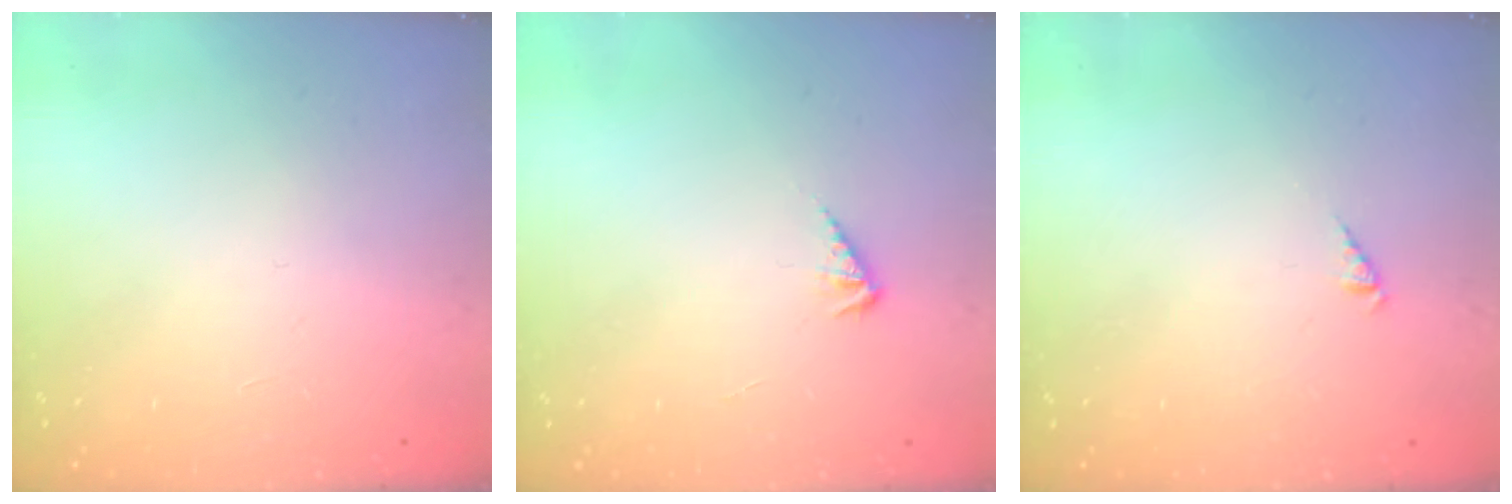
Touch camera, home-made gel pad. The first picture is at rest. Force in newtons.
{"total": 2.3, "press": 2.3, "slide": 0.2}
{"total": 2.6, "press": 2.6, "slide": 0.4}